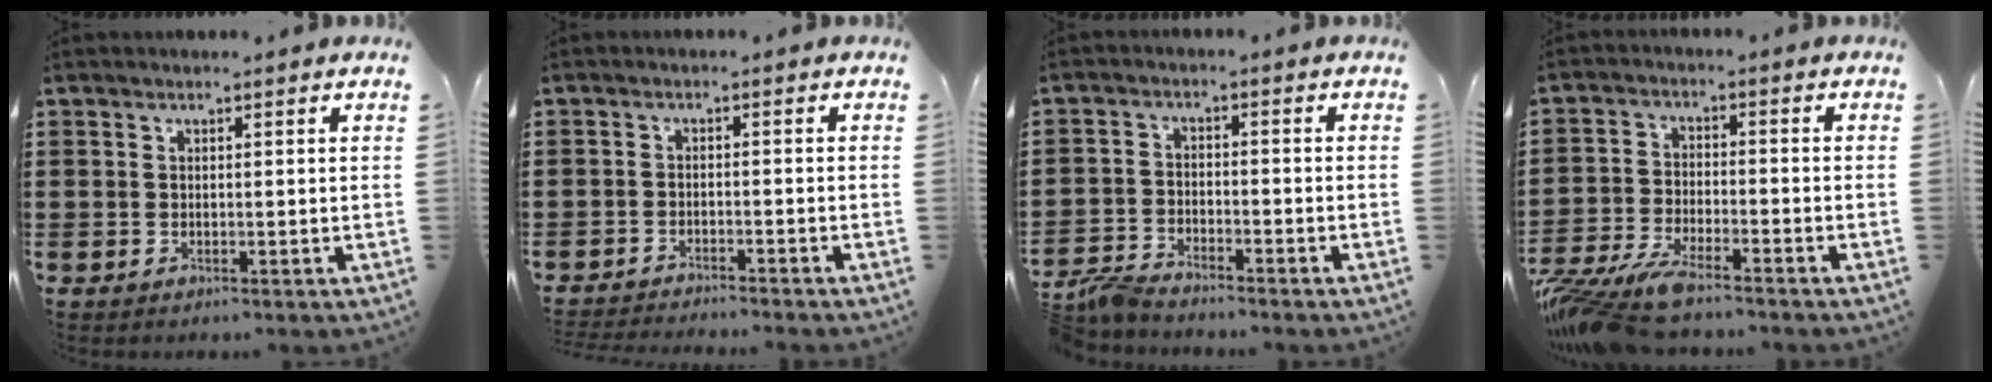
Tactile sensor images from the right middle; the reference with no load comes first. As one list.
[{"total": 2.2, "force": [-2.2, -0.2, 0.1], "torque": [-0.004, 0.000, -0.047]}, {"total": 3.8, "force": [-3.6, 0.5, 1.0], "torque": [-0.040, 0.000, -0.079]}, {"total": 7.3, "force": [-6.5, 1.0, 3.1], "torque": [-0.082, -0.006, -0.130]}]